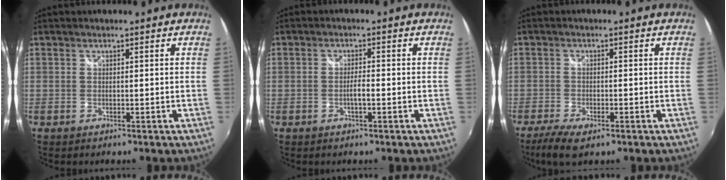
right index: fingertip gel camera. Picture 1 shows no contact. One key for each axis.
{"total": 2.0, "fx": -0.8, "fy": 0.3, "fz": 1.8, "tx": -0.034, "ty": 0.000, "tz": -0.014}
{"total": 6.9, "fx": -4.6, "fy": 2.3, "fz": 4.6, "tx": -0.110, "ty": -0.026, "tz": -0.083}